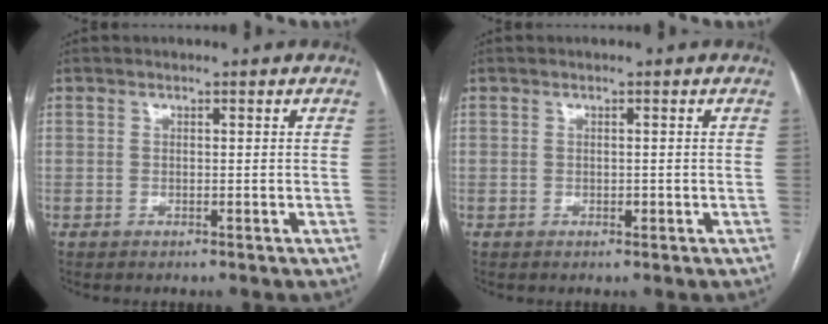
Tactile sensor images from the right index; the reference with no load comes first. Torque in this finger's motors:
{"motor_torque": [0.06, 0.04, 0.03, 0.01]}